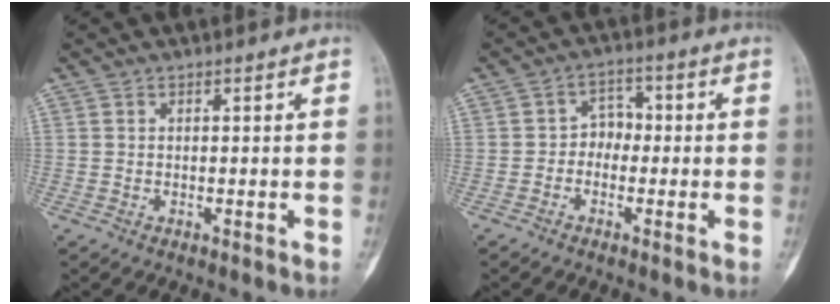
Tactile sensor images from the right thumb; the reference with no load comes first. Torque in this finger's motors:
{"motor_torque": [-0.16, -0.09, 0.40, 0.02, -0.10]}